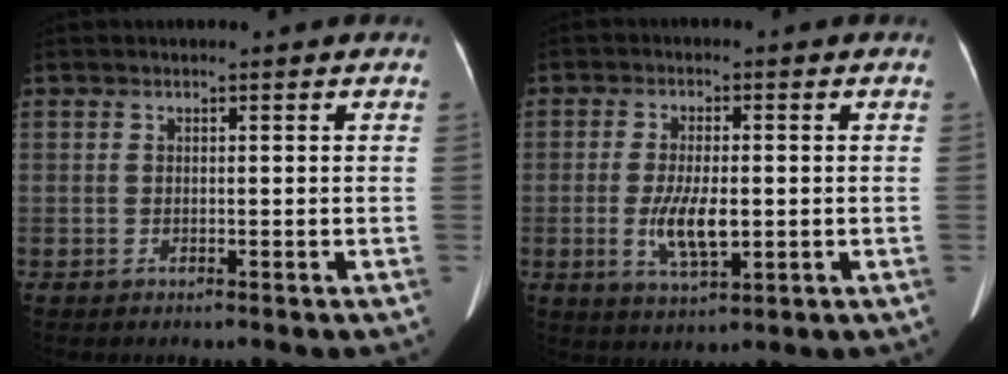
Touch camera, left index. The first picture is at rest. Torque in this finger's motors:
{"motor_torque": [0.66, 0.36, 0.49, 0.14]}